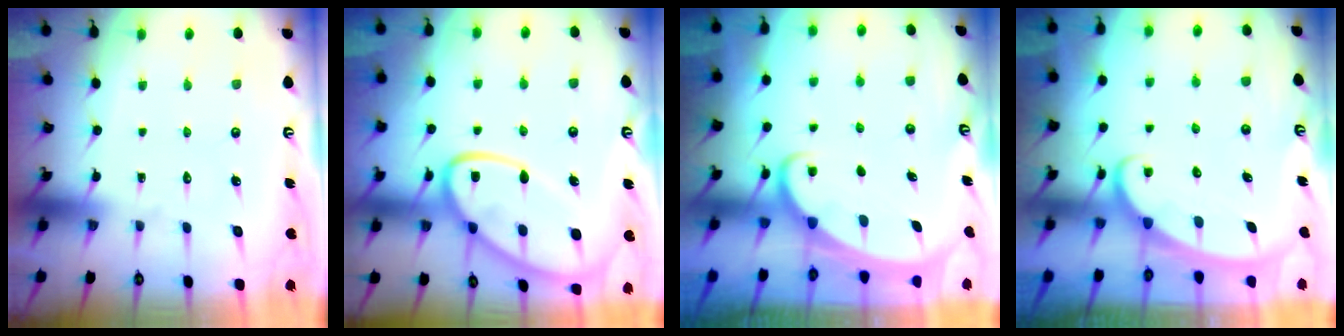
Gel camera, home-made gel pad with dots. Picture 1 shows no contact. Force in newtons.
{"total": 15.7, "press": 15.6, "slide": 1.6}
{"total": 1.9, "press": 1.9, "slide": 0.3}
{"total": 2.5, "press": 2.4, "slide": 0.4}